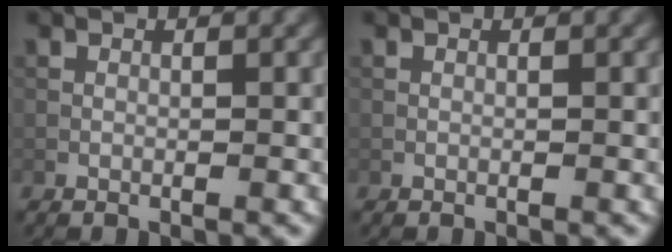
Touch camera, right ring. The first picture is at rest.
{"total": 0.0}